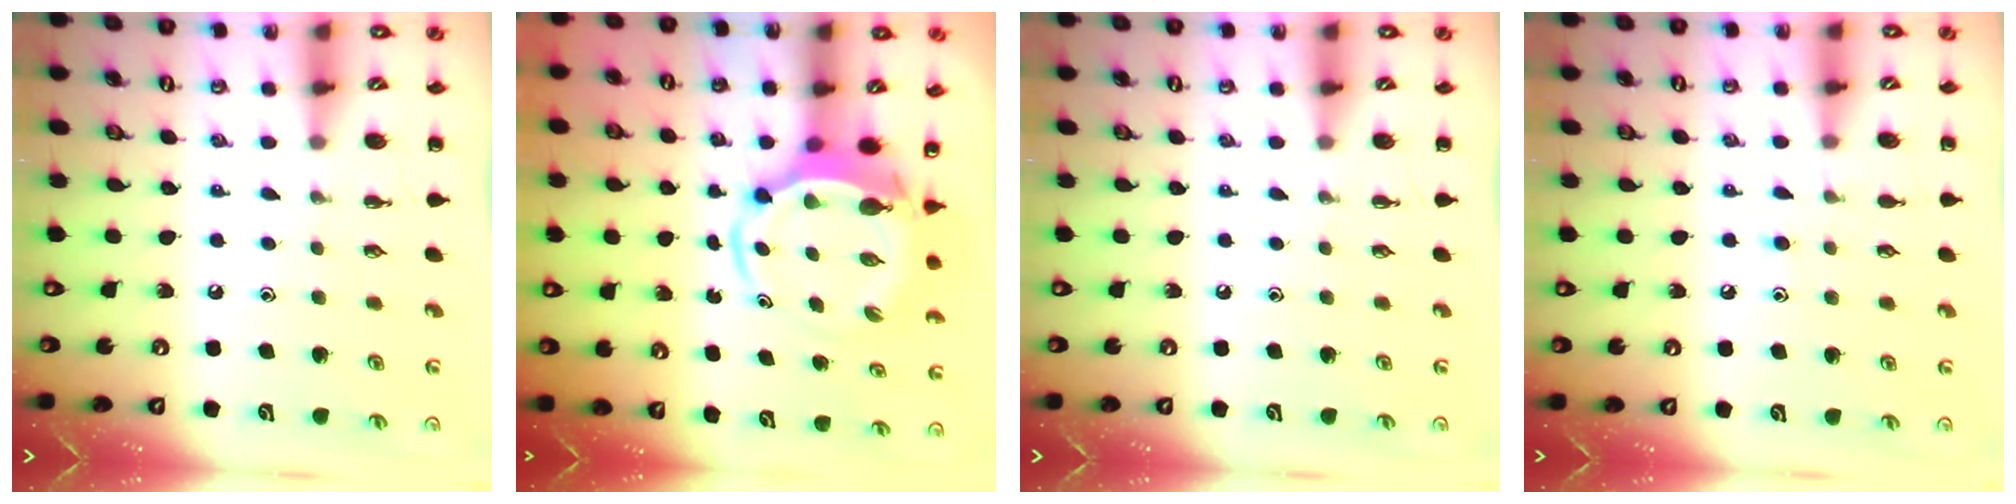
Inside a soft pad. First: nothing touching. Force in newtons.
{"total": 6.2, "press": 6.0, "slide": 1.6}
{"total": 0.0}
{"total": 7.6, "press": 7.4, "slide": 1.8}